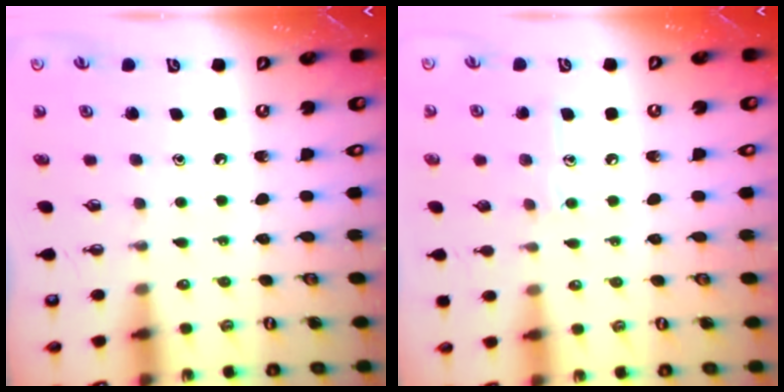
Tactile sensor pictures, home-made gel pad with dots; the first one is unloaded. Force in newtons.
{"total": 7.0, "press": 6.9, "slide": 0.6}